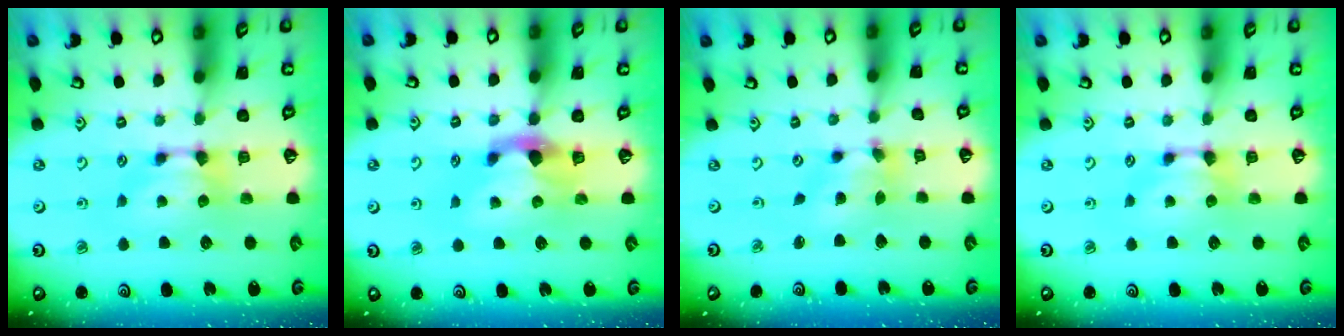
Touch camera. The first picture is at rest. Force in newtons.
{"total": 2.9, "press": 2.5, "slide": 1.5}
{"total": 3.4, "press": 3.0, "slide": 1.6}
{"total": 0.0}